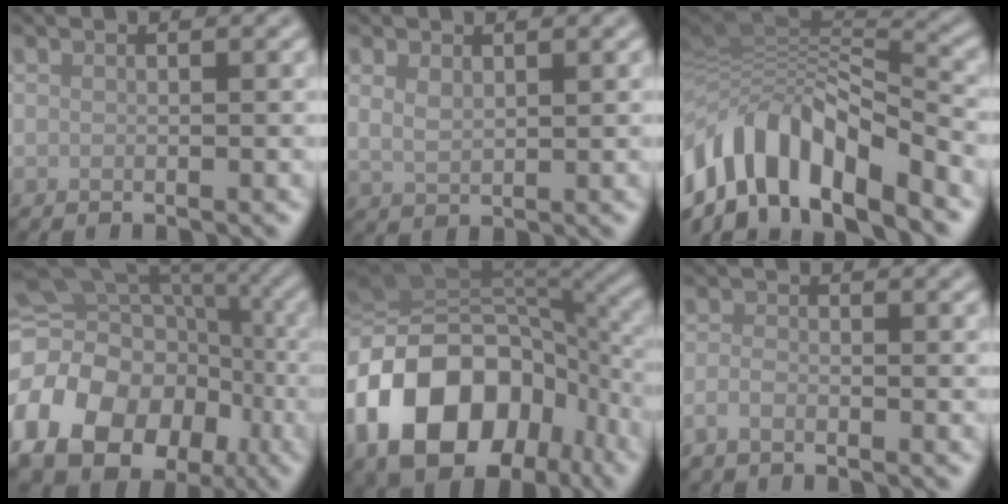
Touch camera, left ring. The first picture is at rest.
{"total": 1.9, "force": [0.9, 1.0, 1.2], "torque": [-0.030, -0.004, 0.024]}
{"total": 11.3, "force": [-5.3, 5.4, 8.4], "torque": [-0.148, 0.013, -0.096]}
{"total": 18.5, "force": [-7.0, 14.1, 9.7], "torque": [-0.216, -0.016, -0.112]}
{"total": 16.5, "force": [-5.7, 11.6, 10.3], "torque": [-0.206, -0.011, -0.098]}
{"total": 1.4, "force": [-0.9, 0.5, 0.8], "torque": [-0.019, -0.002, -0.022]}